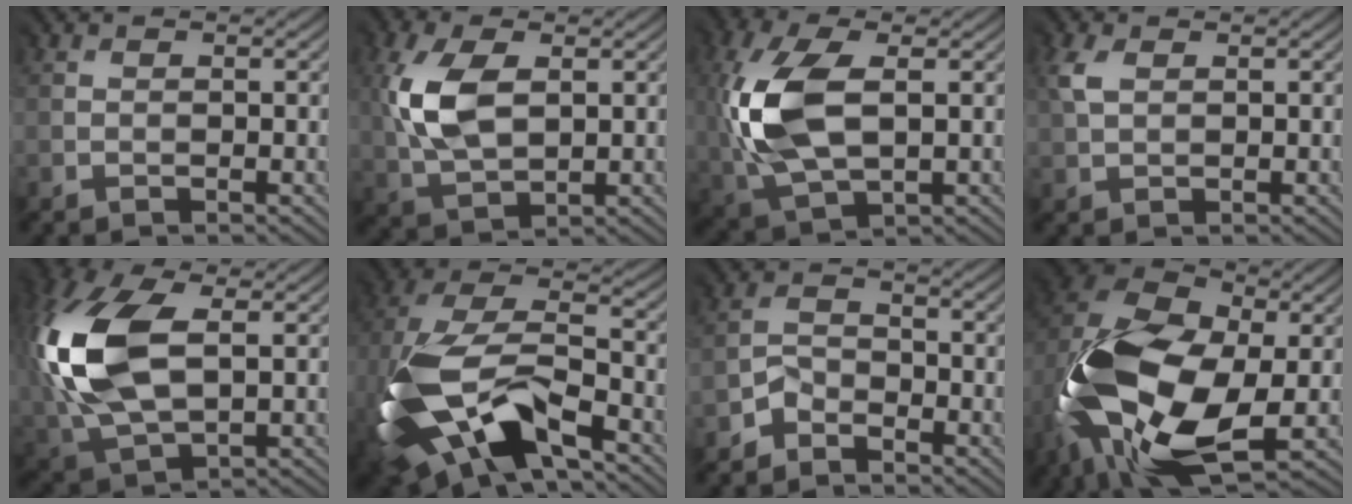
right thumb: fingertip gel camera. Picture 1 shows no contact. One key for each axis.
{"total": 8.5, "fx": 2.1, "fy": 5.2, "fz": 6.4, "tx": -0.176, "ty": 0.008, "tz": 0.040}
{"total": 11.0, "fx": 1.2, "fy": 6.3, "fz": 9.0, "tx": -0.239, "ty": 0.011, "tz": 0.026}
{"total": 3.1, "fx": 1.5, "fy": 2.0, "fz": 1.7, "tx": -0.048, "ty": 0.008, "tz": 0.027}
{"total": 15.5, "fx": 2.7, "fy": 9.4, "fz": 12.0, "tx": -0.314, "ty": 0.009, "tz": 0.054}
{"total": 14.7, "fx": -5.8, "fy": 7.6, "fz": 11.2, "tx": -0.279, "ty": -0.032, "tz": -0.104}
{"total": 2.9, "fx": -2.7, "fy": 0.7, "fz": -0.7, "tx": 0.007, "ty": 0.001, "tz": -0.063}
{"total": 17.2, "fx": -2.6, "fy": 11.6, "fz": 12.4, "tx": -0.297, "ty": -0.034, "tz": -0.035}